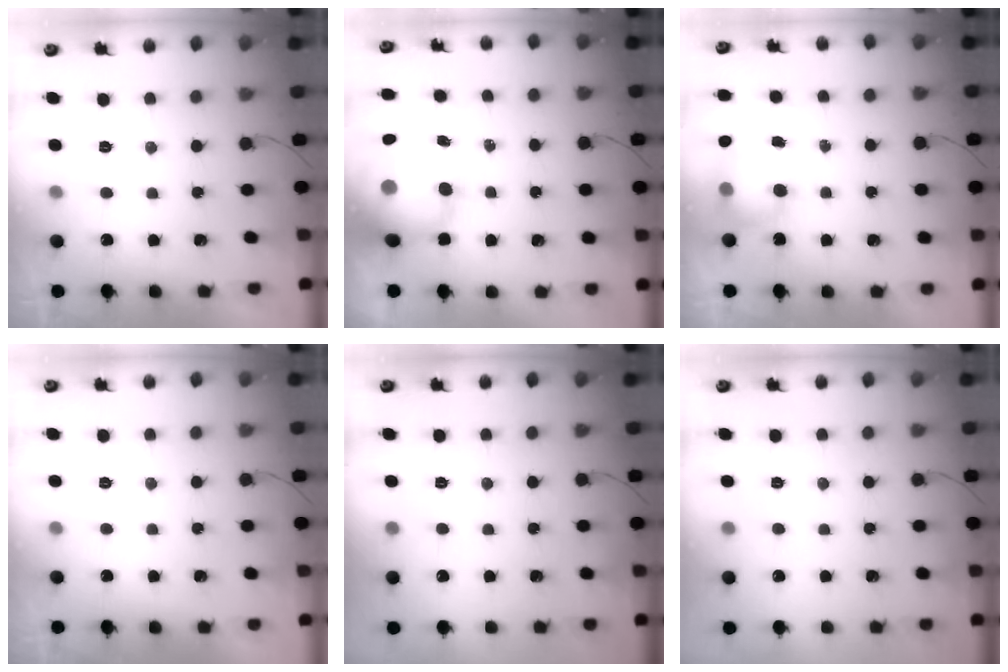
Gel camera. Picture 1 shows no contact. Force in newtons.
{"total": 14.6, "press": 14.2, "slide": 3.6}
{"total": 7.5, "press": 7.5, "slide": 0.8}
{"total": 0.0}
{"total": 0.0}
{"total": 0.0}